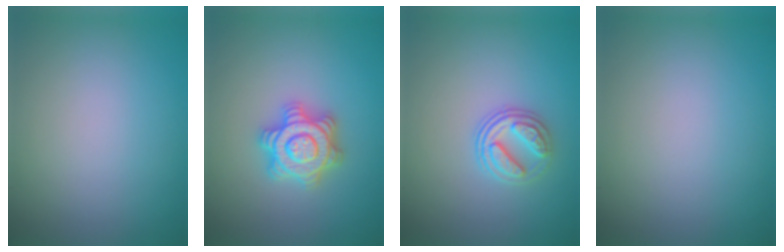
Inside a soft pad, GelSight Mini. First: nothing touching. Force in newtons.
{"total": 4.8, "press": 4.8, "slide": 0.8}
{"total": 2.9, "press": 2.6, "slide": 1.3}
{"total": 0.0}